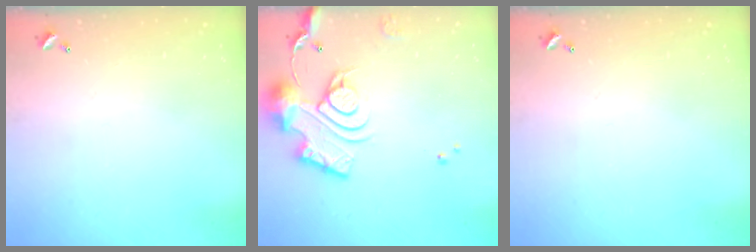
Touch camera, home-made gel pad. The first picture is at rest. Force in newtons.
{"total": 15.2, "press": 15.2, "slide": 1.5}
{"total": 0.0}